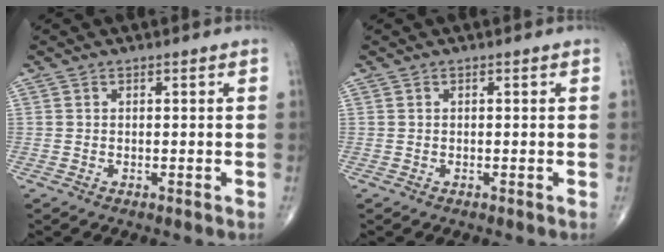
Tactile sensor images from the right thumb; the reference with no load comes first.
{"total": 0.0}